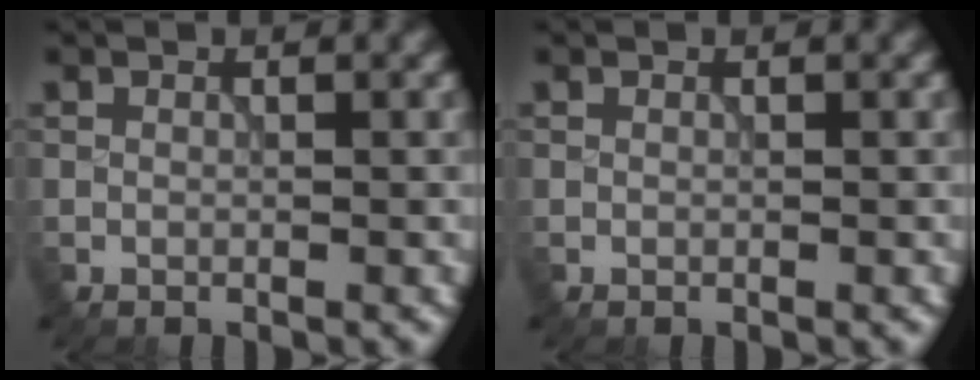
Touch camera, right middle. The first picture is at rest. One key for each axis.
{"total": 0.0}